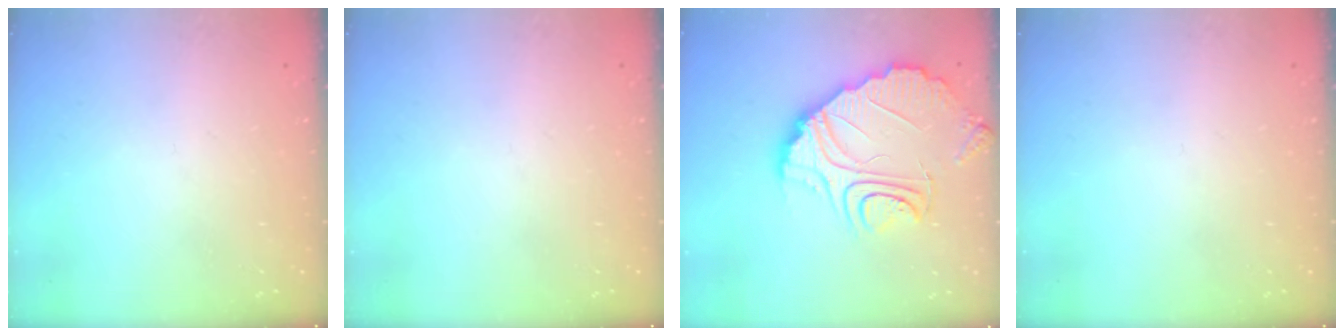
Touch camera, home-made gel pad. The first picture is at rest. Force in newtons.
{"total": 0.0}
{"total": 13.6, "press": 13.6, "slide": 1.2}
{"total": 0.0}